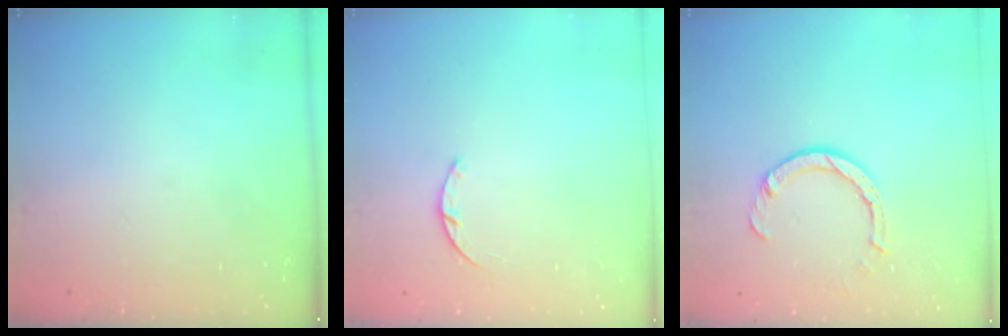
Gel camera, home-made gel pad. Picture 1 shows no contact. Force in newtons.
{"total": 1.4, "press": 1.4, "slide": 0.3}
{"total": 4.2, "press": 4.2, "slide": 0.1}